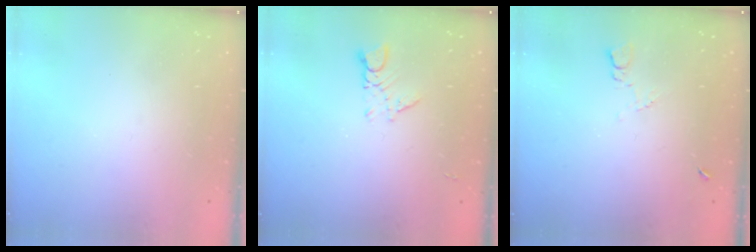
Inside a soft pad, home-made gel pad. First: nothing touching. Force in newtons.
{"total": 3.0, "press": 2.9, "slide": 0.4}
{"total": 3.4, "press": 3.3, "slide": 0.7}